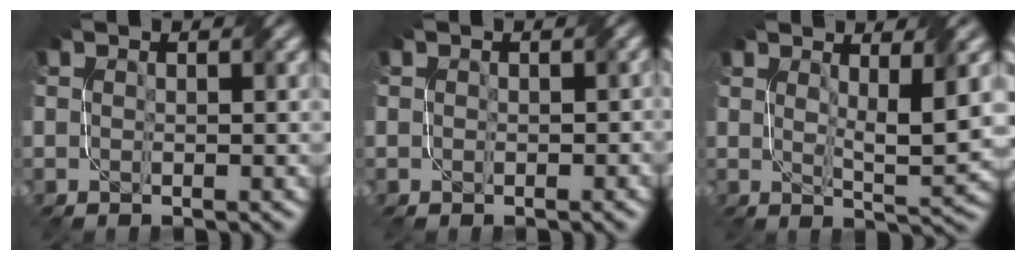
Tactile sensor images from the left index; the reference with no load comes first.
{"total": 0.7, "force": [0.0, 0.7, 0.2], "torque": [-0.001, -0.002, 0.000]}
{"total": 4.6, "force": [1.6, 1.1, 4.1], "torque": [-0.068, -0.011, 0.030]}